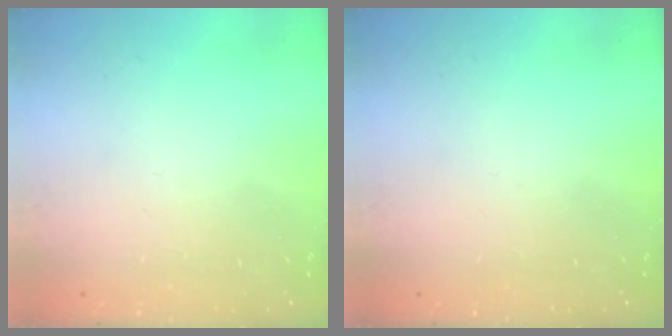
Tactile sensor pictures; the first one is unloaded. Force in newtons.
{"total": 0.0}